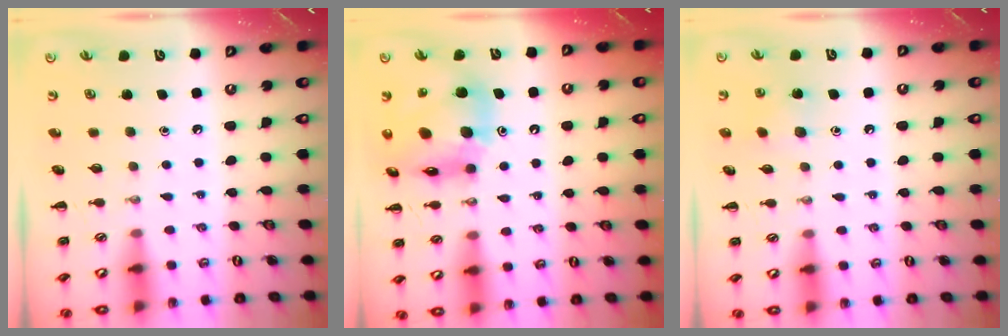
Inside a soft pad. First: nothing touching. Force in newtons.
{"total": 15.2, "press": 14.4, "slide": 4.8}
{"total": 6.5, "press": 6.3, "slide": 1.7}